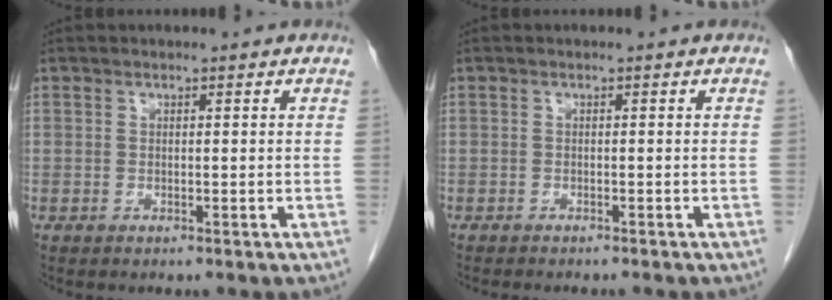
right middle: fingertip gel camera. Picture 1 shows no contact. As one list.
[{"total": 4.0, "force": [-3.6, 0.8, 1.8], "torque": [-0.023, -0.008, -0.043]}]